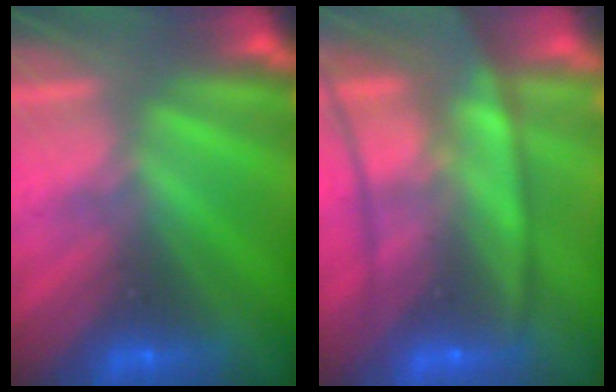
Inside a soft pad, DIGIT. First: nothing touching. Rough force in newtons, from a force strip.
{"total": 7.6}